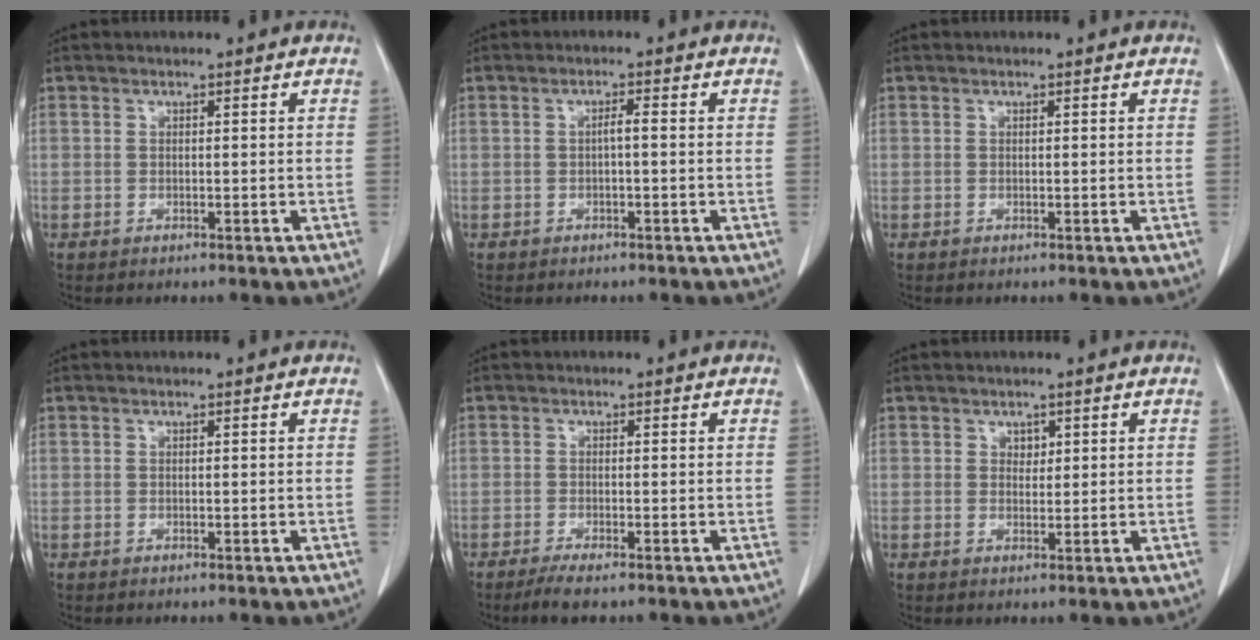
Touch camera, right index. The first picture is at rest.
{"total": 1.3, "force": [-0.2, 0.1, 1.3], "torque": [-0.022, 0.004, -0.003]}
{"total": 0.0}
{"total": 0.0}
{"total": 2.9, "force": [-2.2, 0.1, 1.9], "torque": [-0.036, -0.007, -0.039]}
{"total": 1.3, "force": [0.7, 1.0, 0.6], "torque": [-0.003, -0.004, 0.010]}